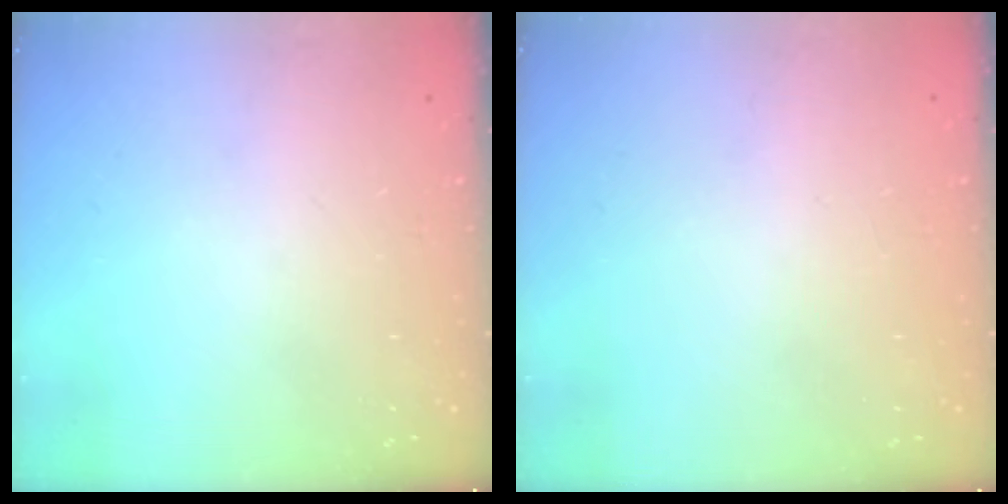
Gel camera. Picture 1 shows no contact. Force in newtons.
{"total": 1.8, "press": 1.8, "slide": 0.1}